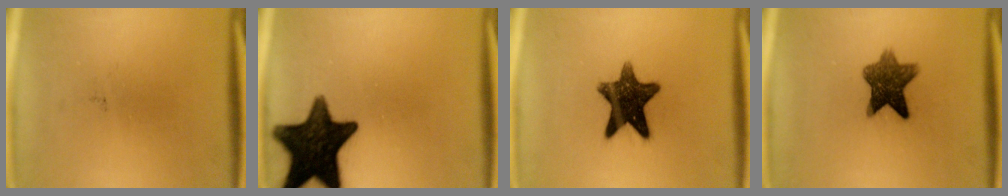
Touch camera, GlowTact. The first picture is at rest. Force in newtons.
{"total": 16.8}
{"total": 12.6}
{"total": 8.3}